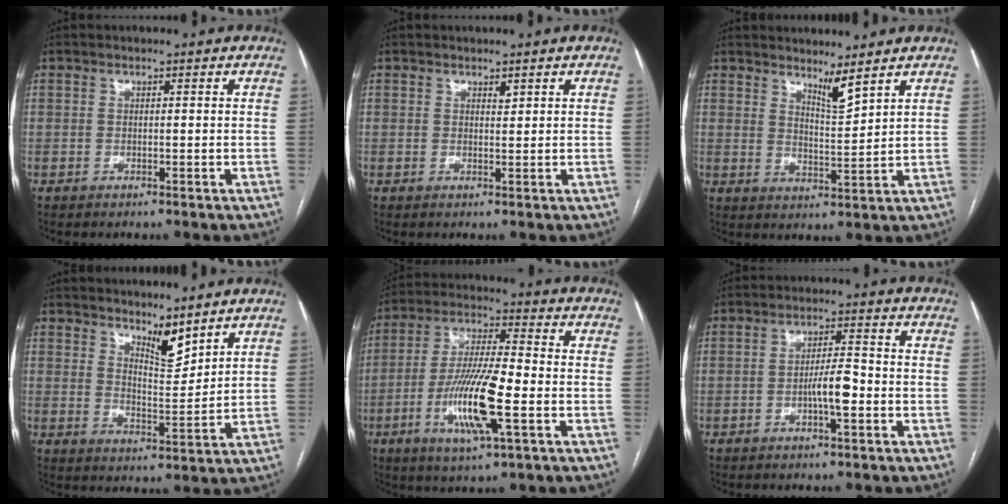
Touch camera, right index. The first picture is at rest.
{"total": 0.8, "force": [0.6, 0.3, 0.5], "torque": [-0.009, -0.003, 0.010]}
{"total": 3.7, "force": [3.2, -0.3, 1.9], "torque": [-0.037, -0.021, 0.062]}
{"total": 5.4, "force": [4.5, 1.3, 2.7], "torque": [-0.048, -0.011, 0.083]}
{"total": 13.3, "force": [-4.0, 1.7, 12.5], "torque": [-0.247, -0.009, -0.074]}
{"total": 4.5, "force": [-1.6, 0.6, 4.2], "torque": [-0.073, 0.005, -0.027]}